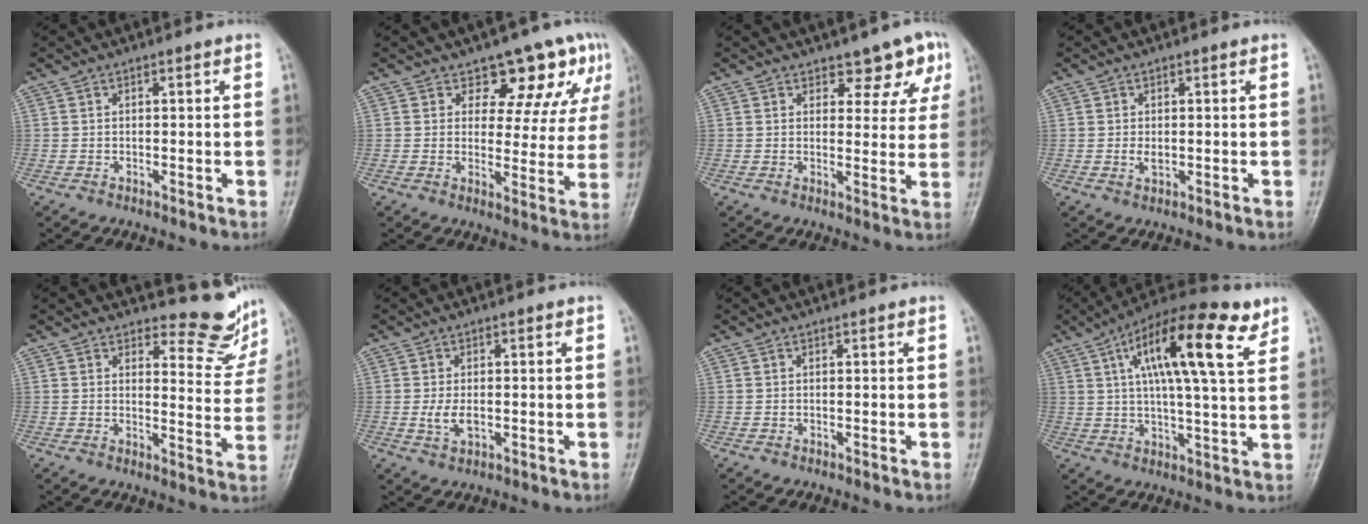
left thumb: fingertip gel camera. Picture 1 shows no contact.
{"total": 11.4, "force": [7.2, 6.4, 6.1], "torque": [-0.022, -0.036, 0.084]}
{"total": 6.1, "force": [4.0, 3.4, 3.1], "torque": [0.002, -0.022, 0.047]}
{"total": 1.7, "force": [-0.1, 1.1, 1.3], "torque": [-0.022, -0.002, -0.001]}
{"total": 8.9, "force": [8.4, 2.6, 1.3], "torque": [0.014, -0.087, 0.090]}
{"total": 3.3, "force": [-0.5, 1.9, 2.7], "torque": [-0.055, -0.005, -0.008]}
{"total": 0.0}
{"total": 18.1, "force": [7.8, 4.9, 15.5], "torque": [-0.239, -0.006, 0.119]}